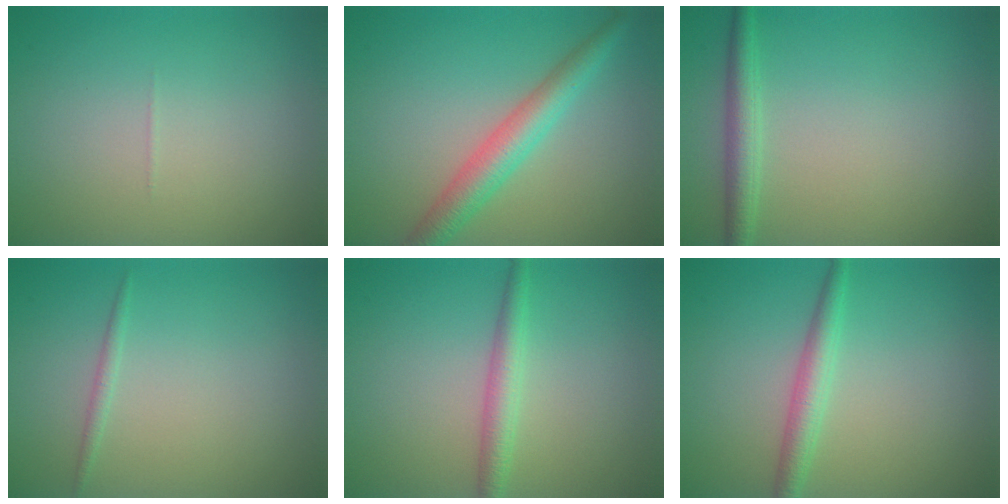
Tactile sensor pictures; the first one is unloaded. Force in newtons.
{"total": 4.0, "press": 4.0, "slide": 0.1}
{"total": 2.4, "press": 2.4, "slide": 0.1}
{"total": 0.8, "press": 0.8, "slide": 0.0}
{"total": 2.3, "press": 2.3, "slide": 0.0}
{"total": 2.4, "press": 2.4, "slide": 0.1}